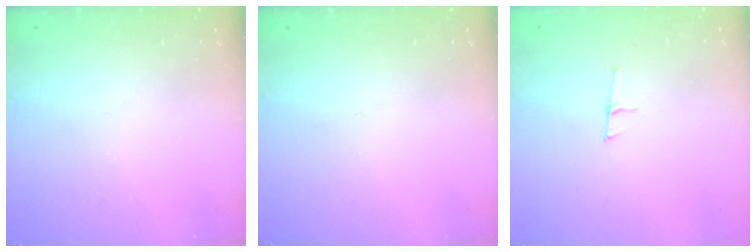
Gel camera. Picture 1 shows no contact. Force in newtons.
{"total": 0.0}
{"total": 5.3, "press": 4.5, "slide": 2.9}